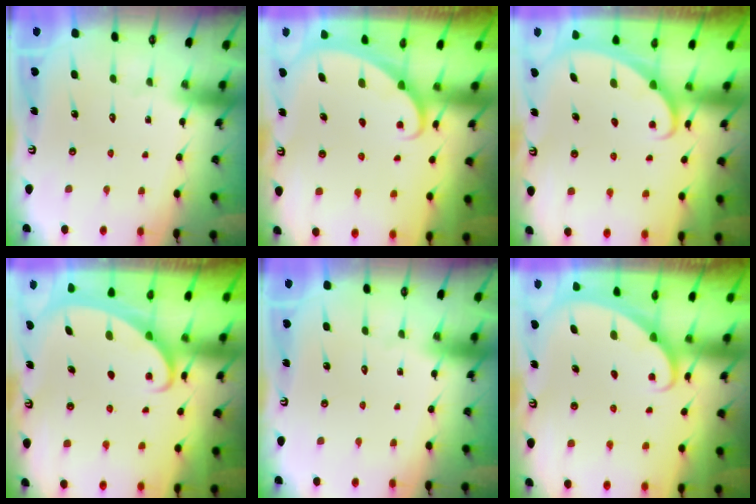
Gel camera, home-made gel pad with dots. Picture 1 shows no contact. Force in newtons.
{"total": 1.9, "press": 1.9, "slide": 0.1}
{"total": 1.8, "press": 1.8, "slide": 0.1}
{"total": 2.2, "press": 2.2, "slide": 0.3}
{"total": 0.0}
{"total": 1.8, "press": 1.8, "slide": 0.1}